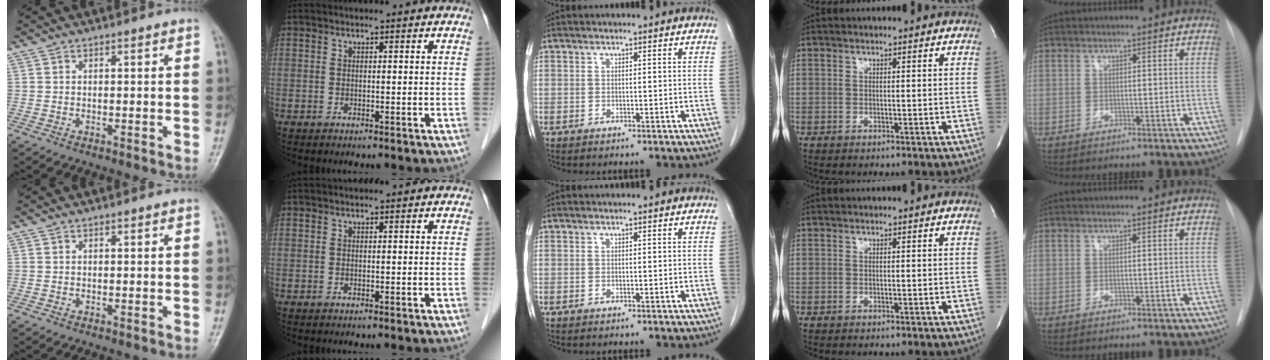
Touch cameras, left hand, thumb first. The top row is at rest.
{}